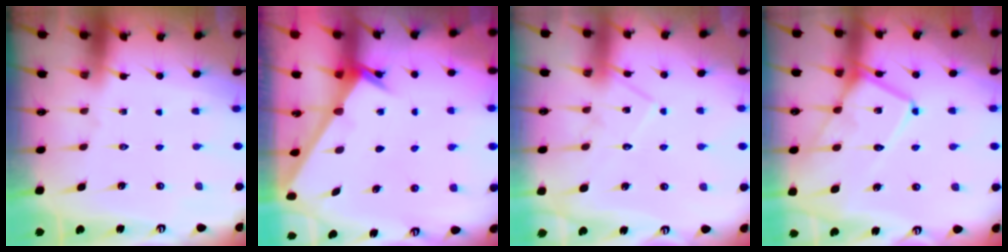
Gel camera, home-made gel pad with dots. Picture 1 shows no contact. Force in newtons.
{"total": 2.5, "press": 2.5, "slide": 0.2}
{"total": 10.8, "press": 10.8, "slide": 0.7}
{"total": 14.2, "press": 14.1, "slide": 1.4}